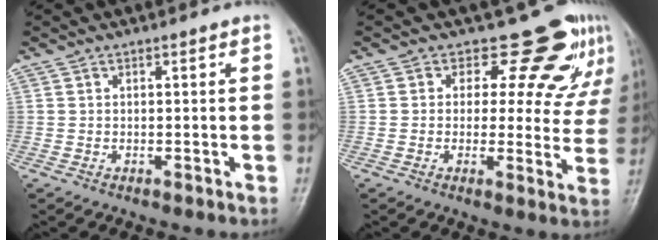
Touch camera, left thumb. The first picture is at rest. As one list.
[{"total": 12.1, "force": [9.1, 6.8, 4.3], "torque": [0.003, -0.049, 0.090]}]